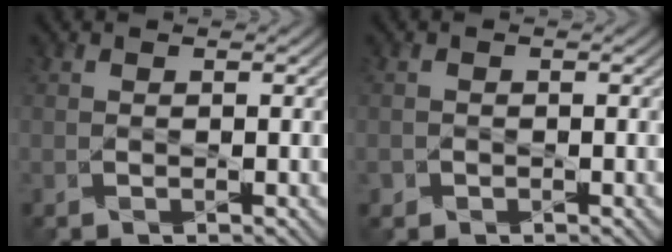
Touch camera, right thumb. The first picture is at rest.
{"total": 0.7, "force": [-0.4, 0.5, 0.1], "torque": [0.000, -0.003, -0.010]}